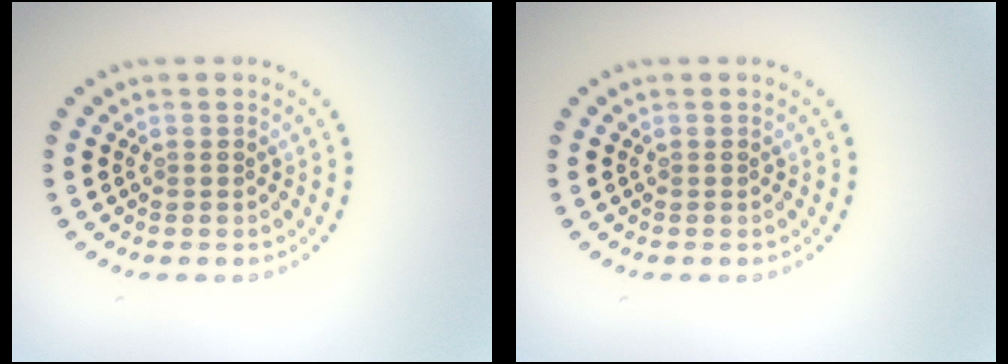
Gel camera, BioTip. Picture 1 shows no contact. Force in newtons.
{"total": 0.0}